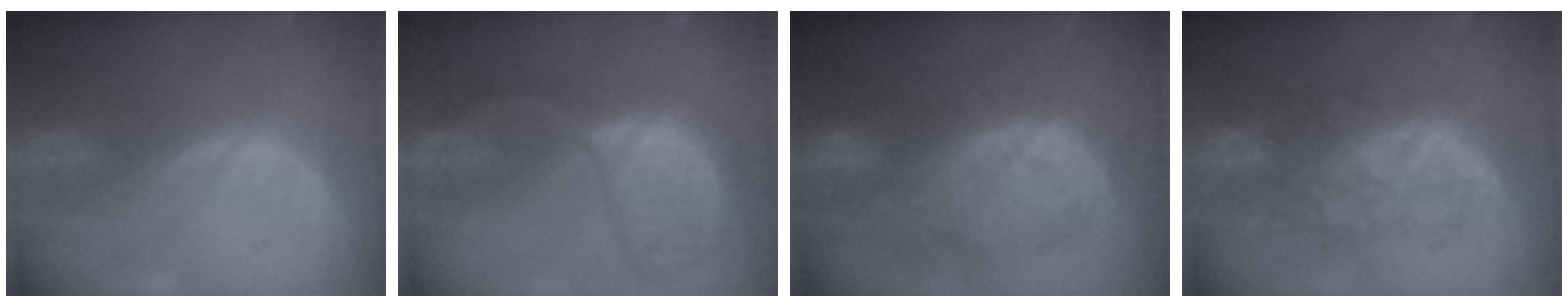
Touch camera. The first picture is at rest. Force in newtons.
{"total": 11.4, "press": 9.7, "slide": 5.9}
{"total": 12.0, "press": 10.9, "slide": 5.0}
{"total": 8.3, "press": 8.3, "slide": 0.2}